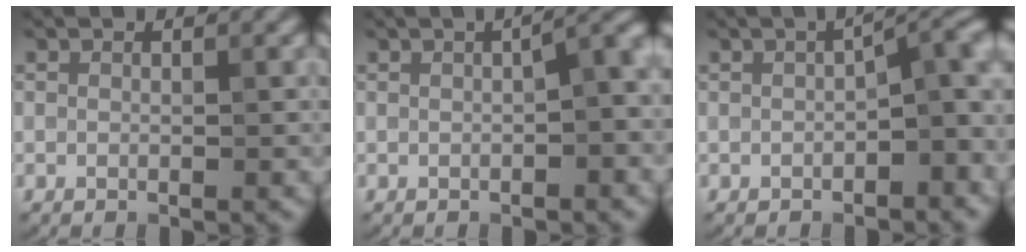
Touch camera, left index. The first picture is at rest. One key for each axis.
{"total": 3.6, "fx": 0.1, "fy": 1.0, "fz": 3.5, "tx": -0.043, "ty": 0.014, "tz": 0.002}
{"total": 4.8, "fx": -0.9, "fy": 1.9, "fz": 4.3, "tx": -0.041, "ty": 0.012, "tz": -0.018}